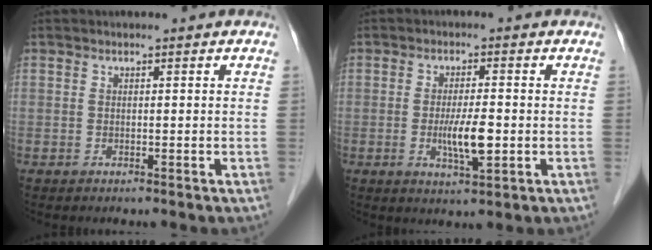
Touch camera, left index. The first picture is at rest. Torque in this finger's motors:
{"motor_torque": [0.78, 0.45, 0.23, 0.12]}